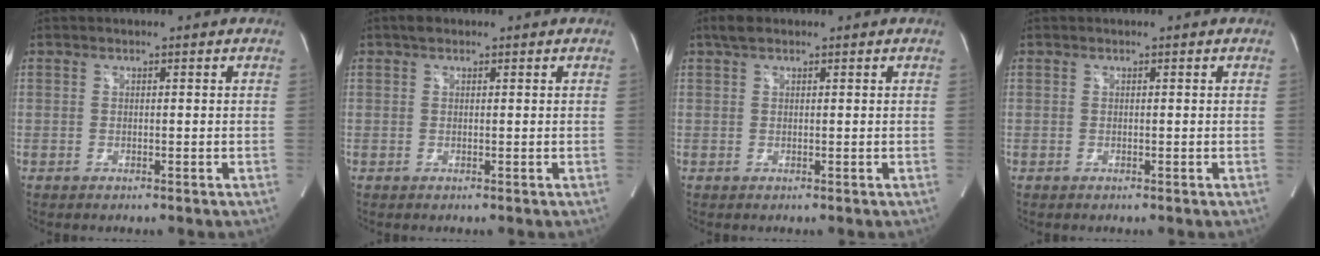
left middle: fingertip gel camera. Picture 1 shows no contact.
{"total": 1.2, "force": [0.9, 0.6, 0.6], "torque": [-0.017, 0.012, 0.014]}
{"total": 1.9, "force": [1.4, 0.8, 1.1], "torque": [-0.027, 0.016, 0.026]}
{"total": 0.0}